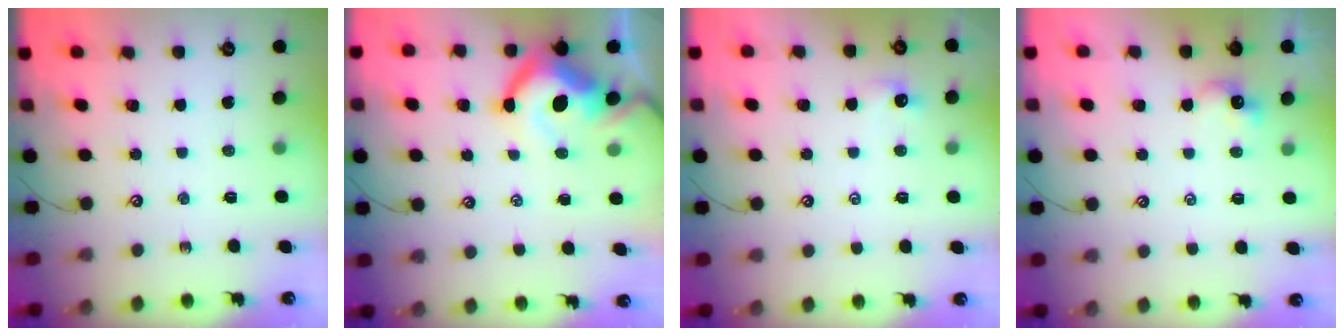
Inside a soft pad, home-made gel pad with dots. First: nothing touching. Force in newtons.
{"total": 11.7, "press": 11.5, "slide": 2.0}
{"total": 0.9, "press": 0.8, "slide": 0.4}
{"total": 2.0, "press": 1.9, "slide": 0.3}